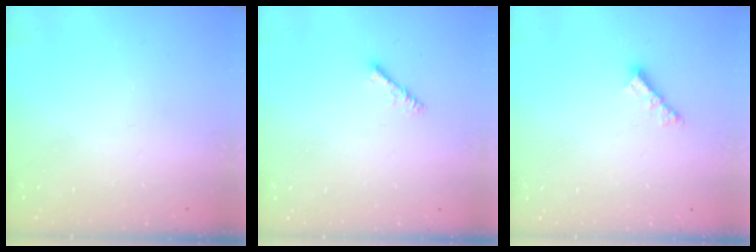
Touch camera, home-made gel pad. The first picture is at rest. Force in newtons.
{"total": 2.8, "press": 2.8, "slide": 0.5}
{"total": 4.2, "press": 4.2, "slide": 0.3}